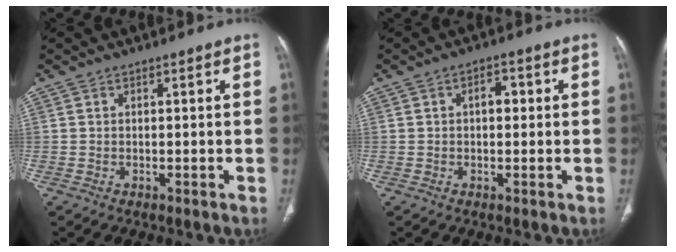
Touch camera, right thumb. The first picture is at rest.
{"total": 3.1, "force": [0.4, 1.9, 2.5], "torque": [-0.030, 0.011, 0.003]}